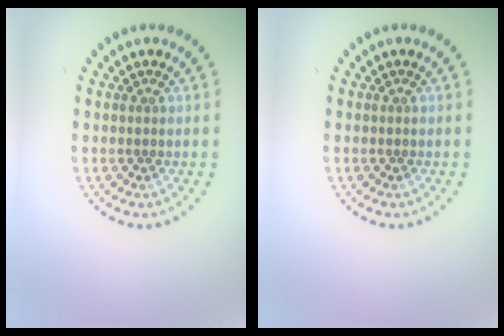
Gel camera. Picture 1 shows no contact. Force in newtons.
{"total": 0.0}